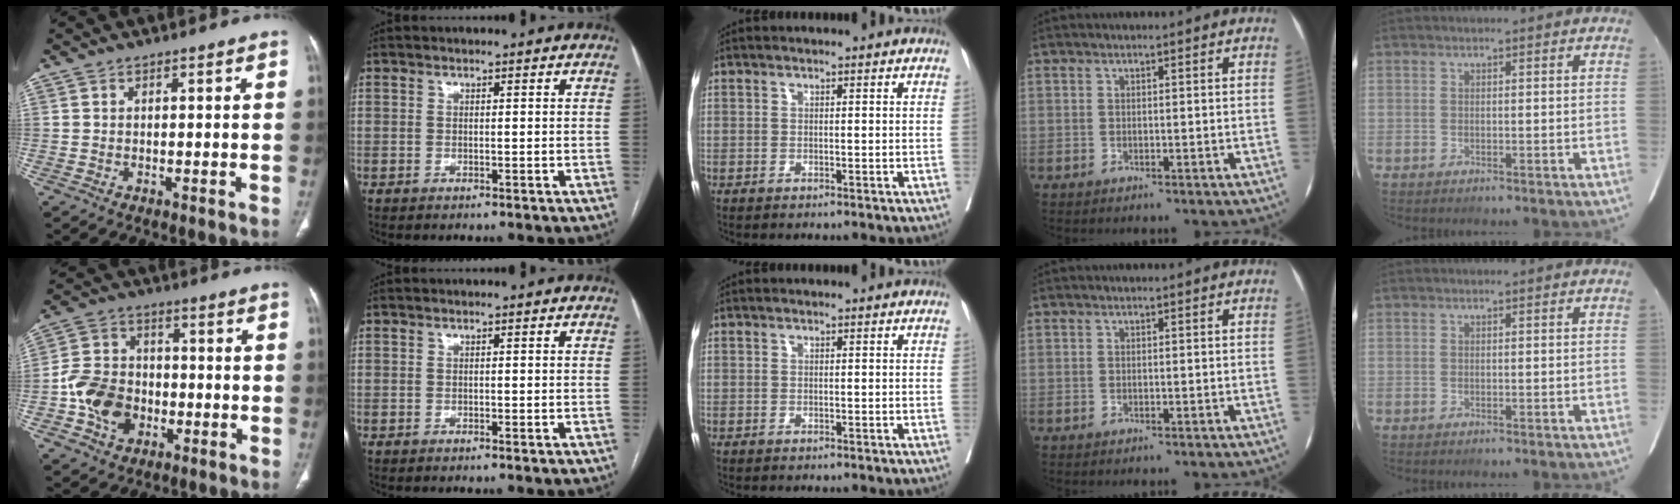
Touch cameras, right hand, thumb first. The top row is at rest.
{"thumb": {"total": 11.6, "force": [-3.3, 9.0, 6.4], "torque": [-0.090, 0.022, -0.064]}}